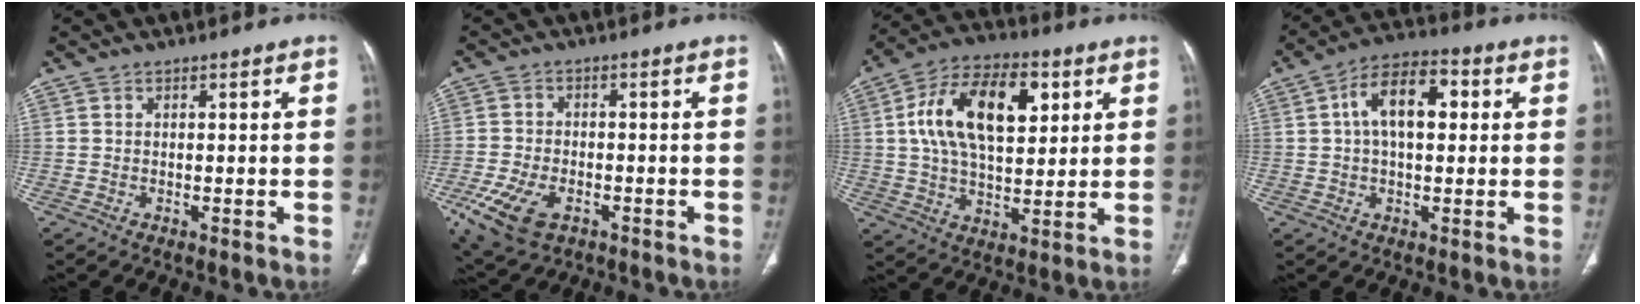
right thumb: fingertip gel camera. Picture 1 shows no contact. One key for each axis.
{"total": 10.6, "fx": -5.0, "fy": 6.1, "fz": 7.0, "tx": -0.146, "ty": 0.009, "tz": -0.083}
{"total": 18.5, "fx": 5.1, "fy": 10.1, "fz": 14.6, "tx": -0.231, "ty": 0.006, "tz": 0.087}
{"total": 11.2, "fx": 2.2, "fy": 6.1, "fz": 9.1, "tx": -0.146, "ty": 0.024, "tz": 0.029}